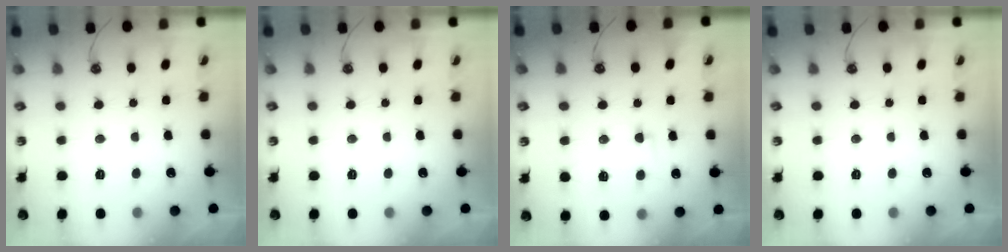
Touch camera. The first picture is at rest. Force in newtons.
{"total": 0.0}
{"total": 1.5, "press": 0.7, "slide": 1.3}
{"total": 0.0}